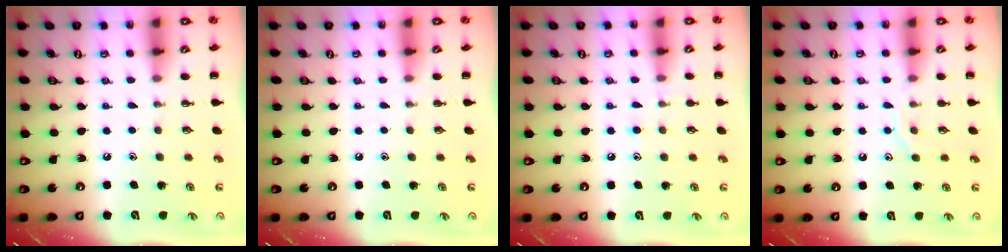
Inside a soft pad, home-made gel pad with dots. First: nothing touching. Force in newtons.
{"total": 0.0}
{"total": 7.6, "press": 7.4, "slide": 1.8}
{"total": 7.0, "press": 7.0, "slide": 0.8}